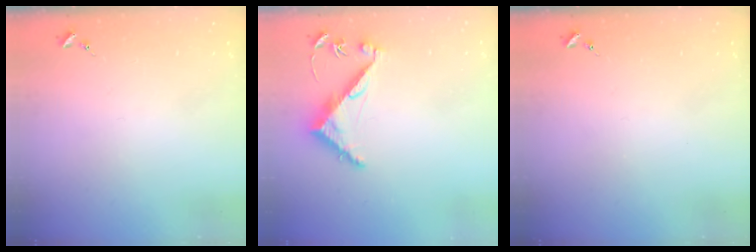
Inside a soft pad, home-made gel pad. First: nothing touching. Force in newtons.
{"total": 6.7, "press": 6.6, "slide": 0.7}
{"total": 0.0}